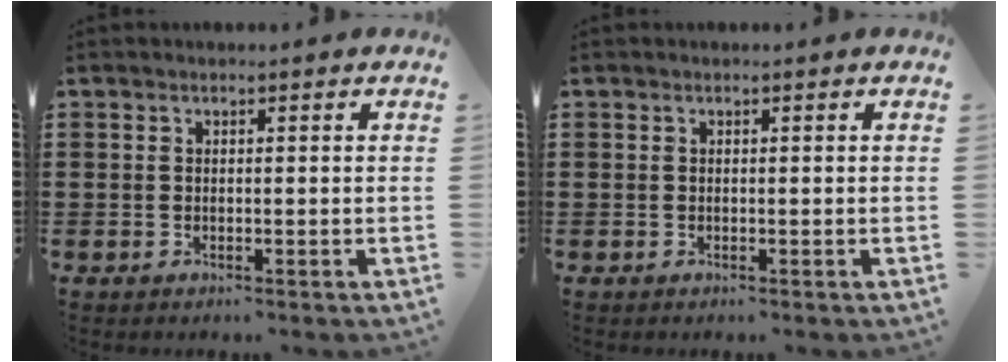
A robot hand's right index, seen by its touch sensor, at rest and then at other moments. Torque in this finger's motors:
{"motor_torque": [1.34, 0.80, 0.00, 0.00]}